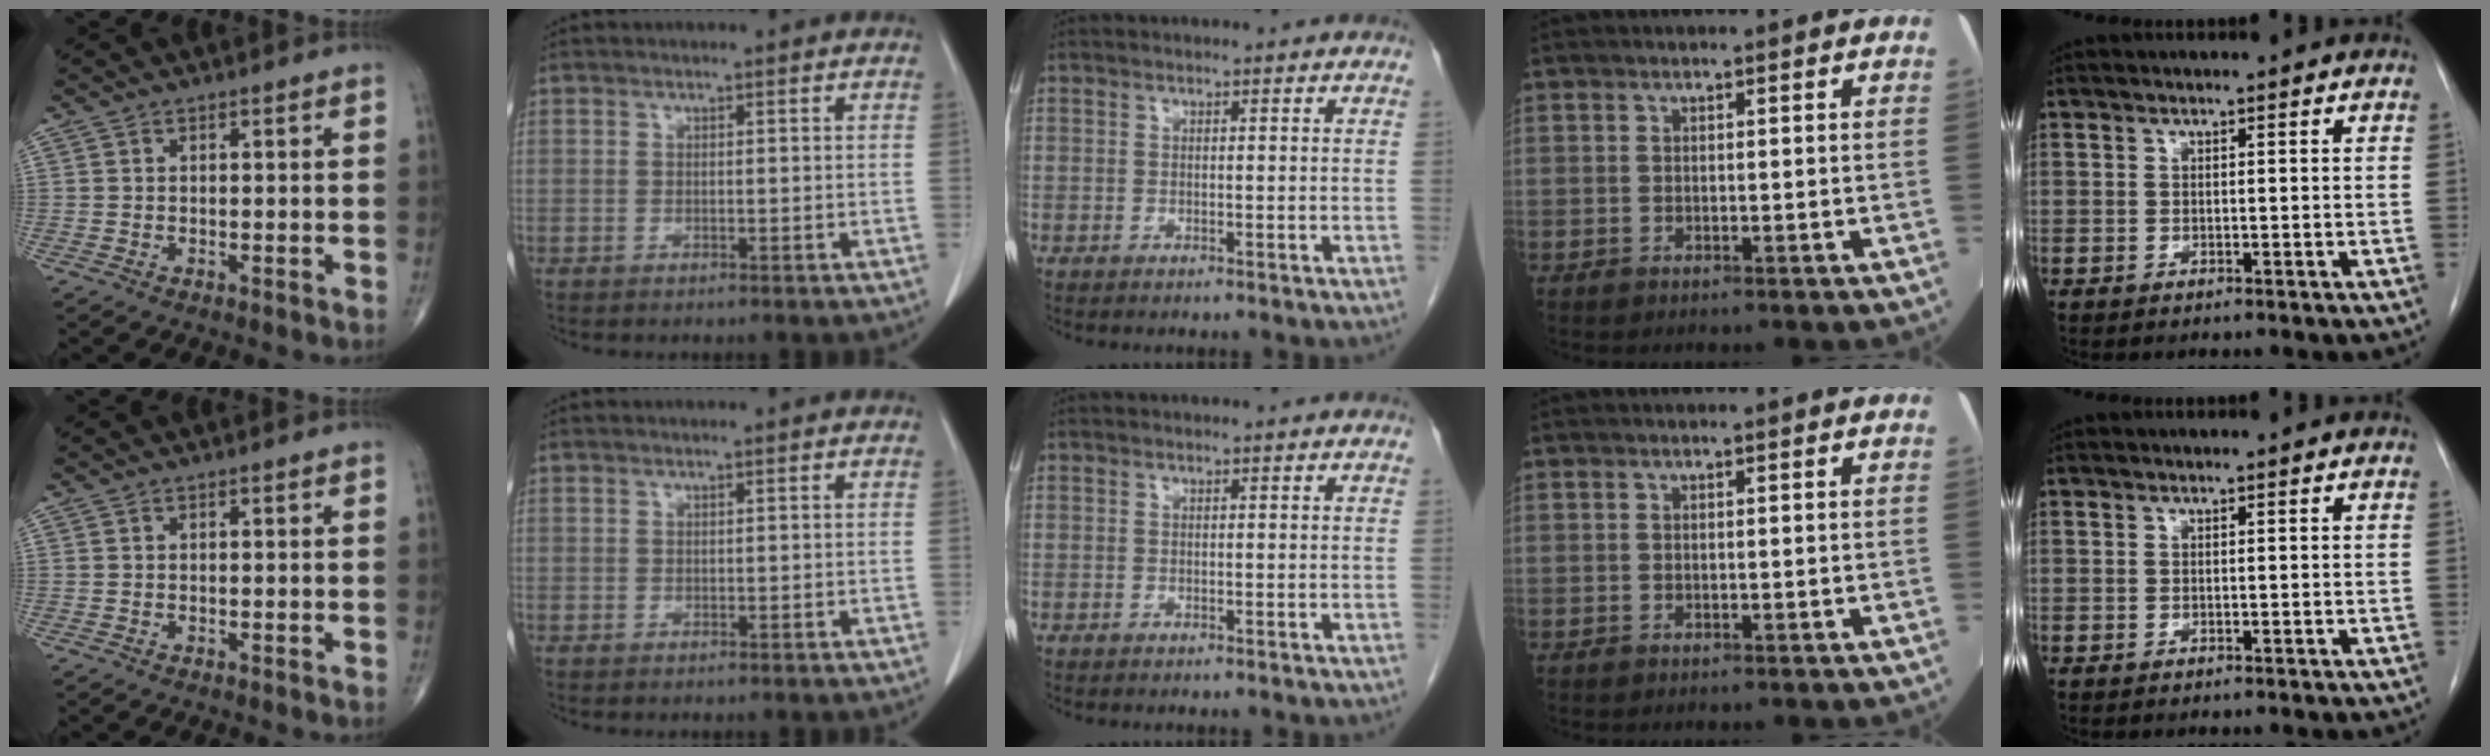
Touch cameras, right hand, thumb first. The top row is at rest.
{}